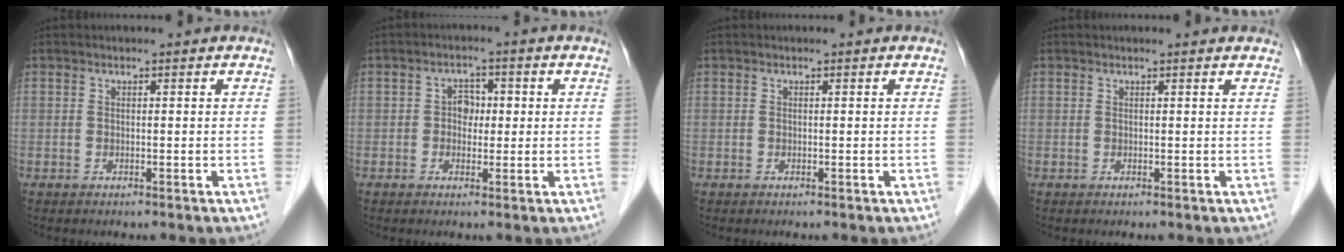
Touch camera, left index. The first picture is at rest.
{"total": 3.0, "force": [0.1, 2.2, 2.0], "torque": [-0.029, 0.011, 0.000]}
{"total": 0.0}
{"total": 1.4, "force": [1.3, 0.1, 0.3], "torque": [-0.014, 0.002, 0.009]}